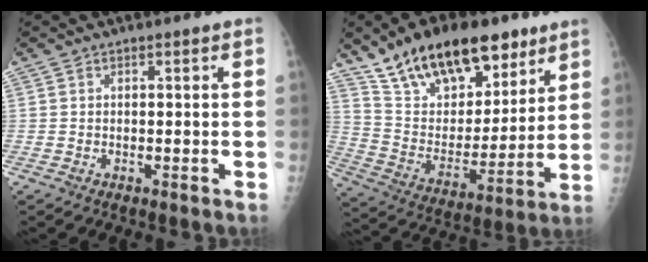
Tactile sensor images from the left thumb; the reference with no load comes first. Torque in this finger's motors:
{"motor_torque": [0.97, 1.01, 1.17, -1.60, 0.22]}